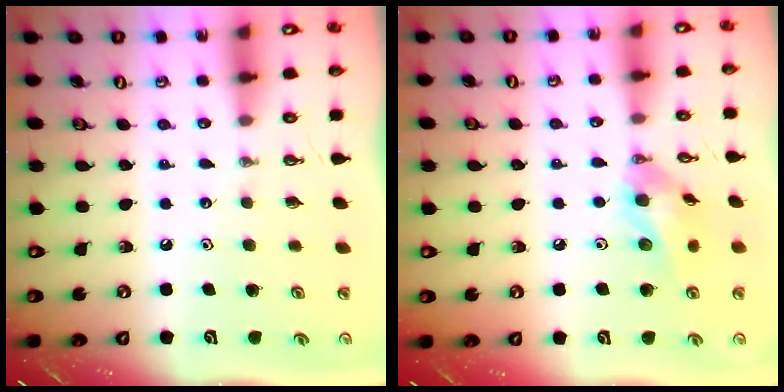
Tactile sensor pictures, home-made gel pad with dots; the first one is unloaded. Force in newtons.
{"total": 11.3, "press": 11.1, "slide": 1.8}